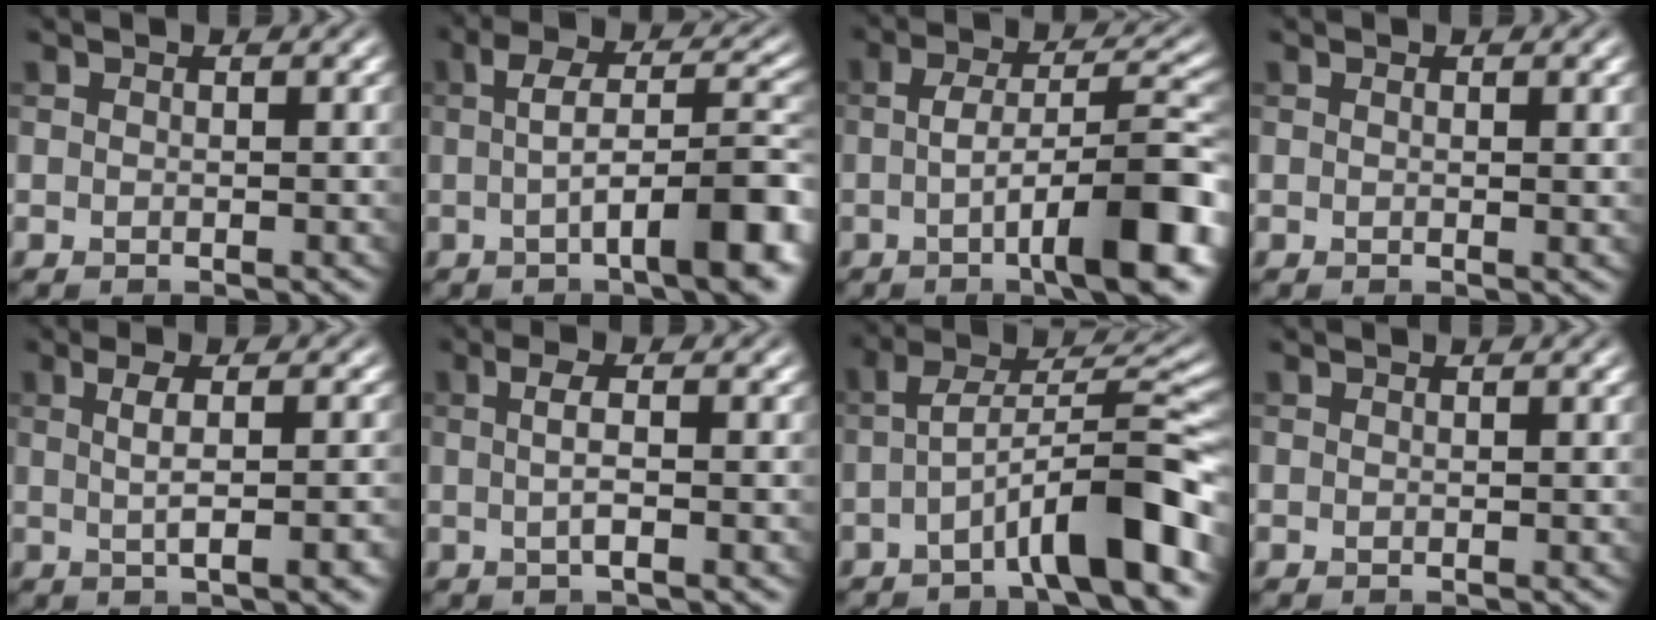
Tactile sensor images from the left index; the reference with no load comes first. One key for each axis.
{"total": 10.1, "fx": -1.7, "fy": 3.1, "fz": 9.5, "tx": -0.128, "ty": 0.002, "tz": -0.029}
{"total": 10.1, "fx": -2.1, "fy": 2.9, "fz": 9.5, "tx": -0.134, "ty": 0.000, "tz": -0.036}
{"total": 0.9, "fx": 0.3, "fy": 0.2, "fz": 0.9, "tx": -0.011, "ty": -0.002, "tz": 0.005}
{"total": 5.1, "fx": -0.1, "fy": 1.7, "fz": 4.8, "tx": -0.051, "ty": 0.011, "tz": -0.002}
{"total": 3.0, "fx": 0.0, "fy": 0.9, "fz": 2.9, "tx": -0.043, "ty": 0.005, "tz": -0.003}
{"total": 8.2, "fx": -3.4, "fy": 1.8, "fz": 7.3, "tx": -0.112, "ty": 0.022, "tz": -0.060}
{"total": 0.0}